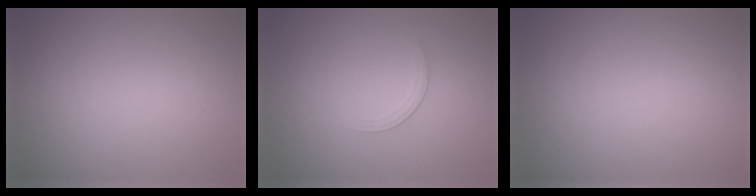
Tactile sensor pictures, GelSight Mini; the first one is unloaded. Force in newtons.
{"total": 1.3, "press": 0.5, "slide": 1.2}
{"total": 0.0}